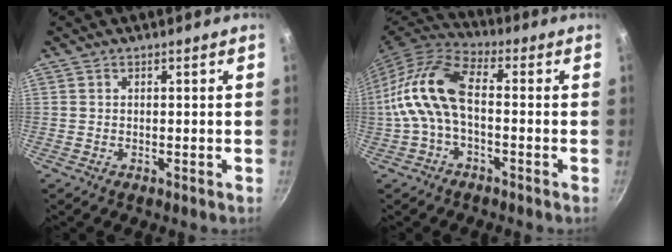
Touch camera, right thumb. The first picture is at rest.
{"total": 12.9, "force": [-1.3, 6.9, 10.8], "torque": [-0.219, 0.036, -0.040]}